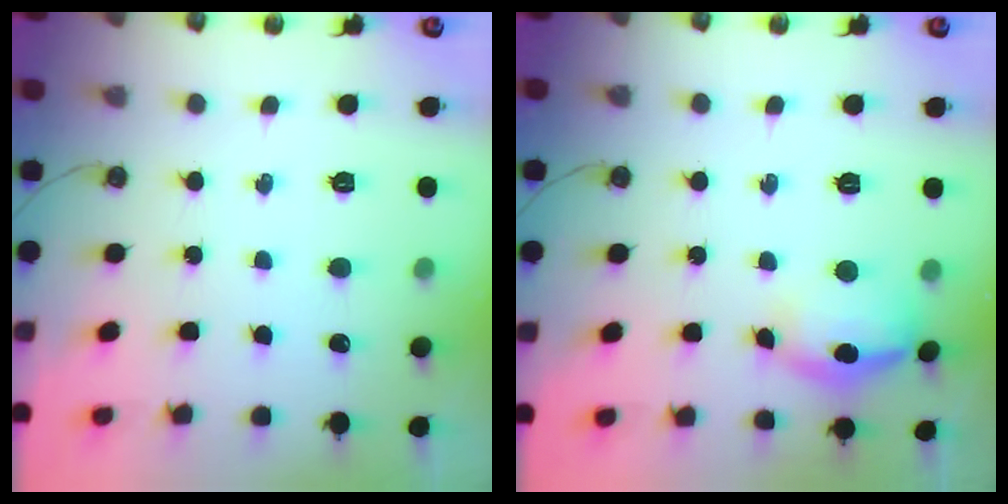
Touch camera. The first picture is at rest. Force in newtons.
{"total": 18.4, "press": 13.5, "slide": 12.5}